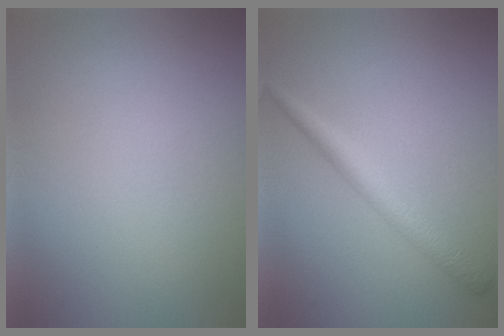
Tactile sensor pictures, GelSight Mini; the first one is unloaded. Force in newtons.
{"total": 2.5, "press": 2.5, "slide": 0.0}